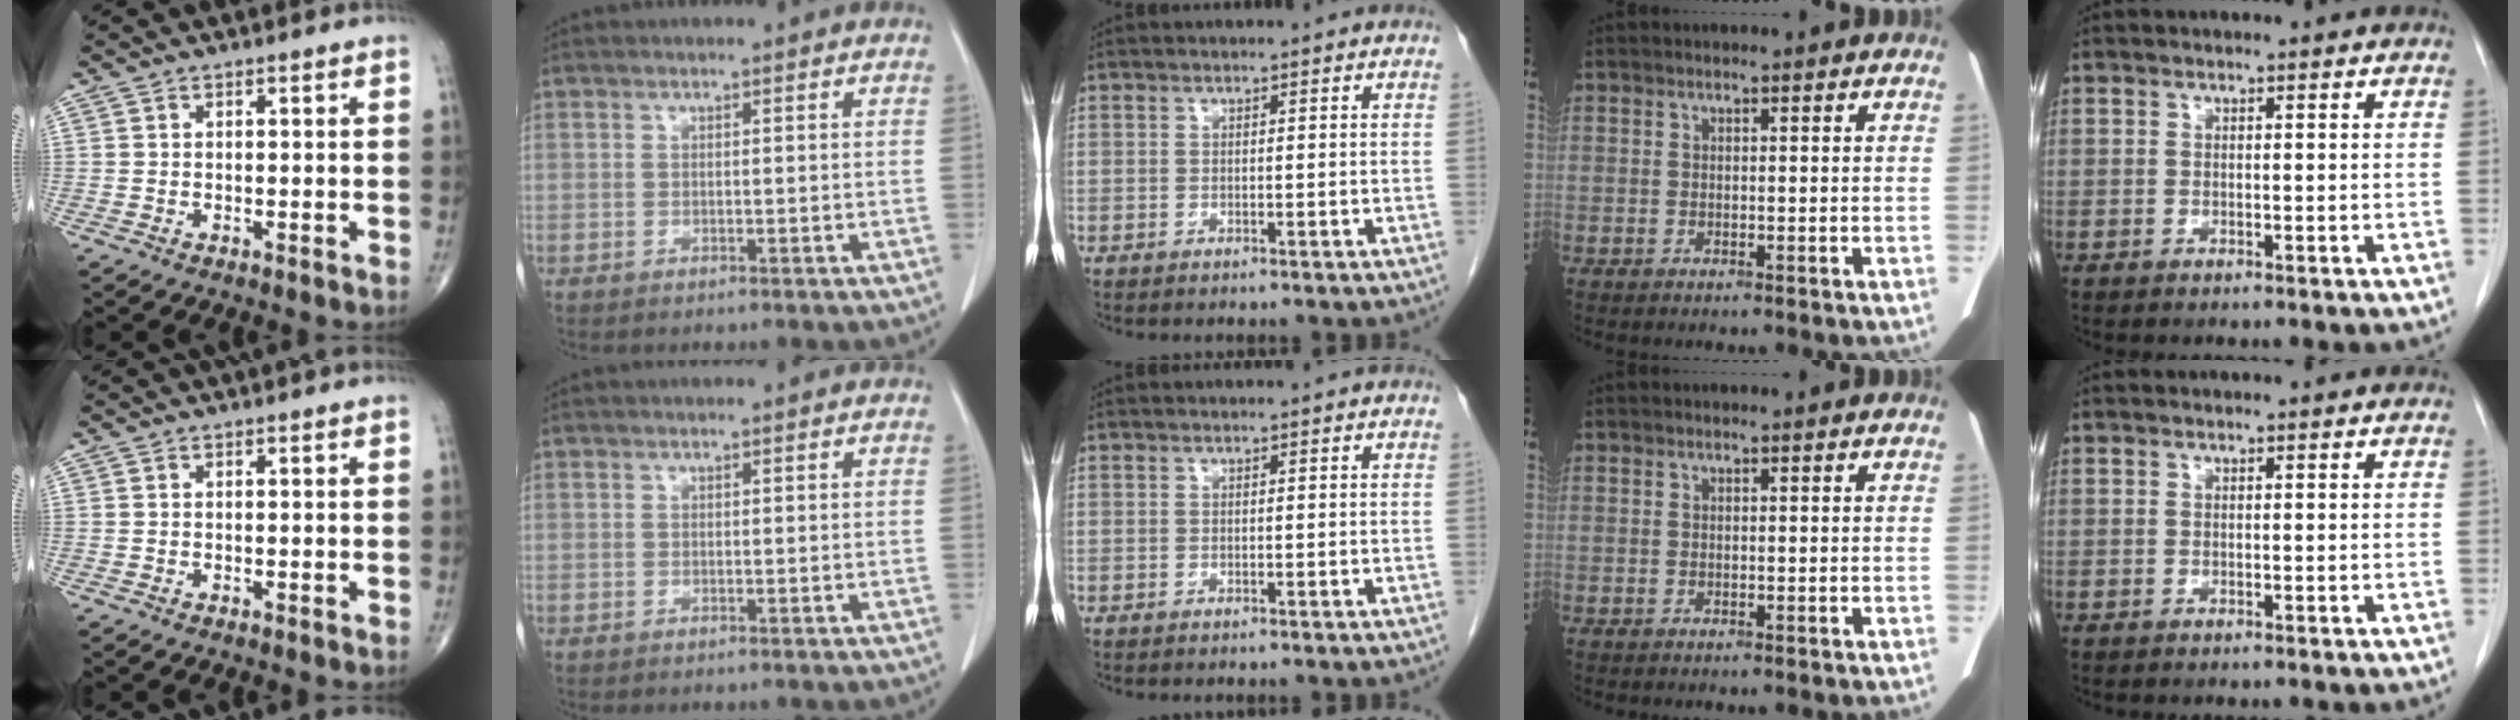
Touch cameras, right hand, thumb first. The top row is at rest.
{}